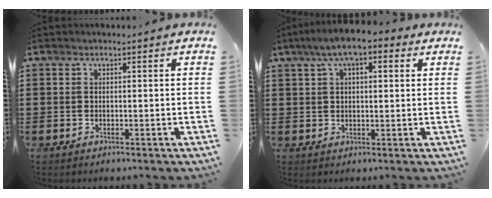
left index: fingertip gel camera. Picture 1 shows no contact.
{"total": 6.4, "force": [3.8, 2.0, 4.8], "torque": [-0.100, 0.009, 0.065]}